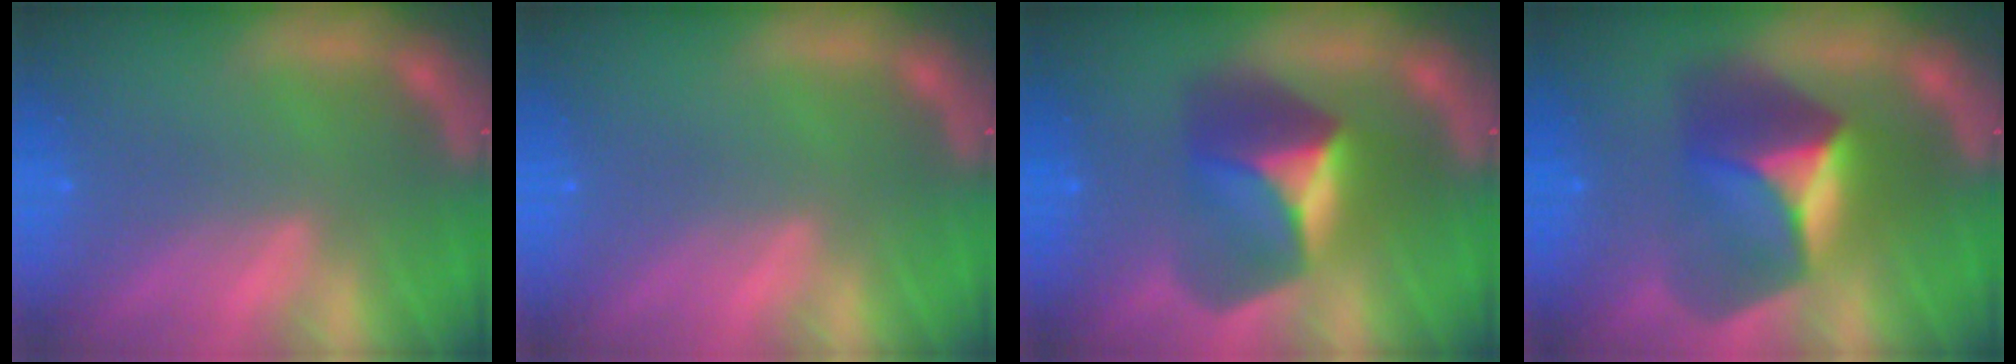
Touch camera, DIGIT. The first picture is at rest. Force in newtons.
{"total": 0.0}
{"total": 7.4}
{"total": 8.5}